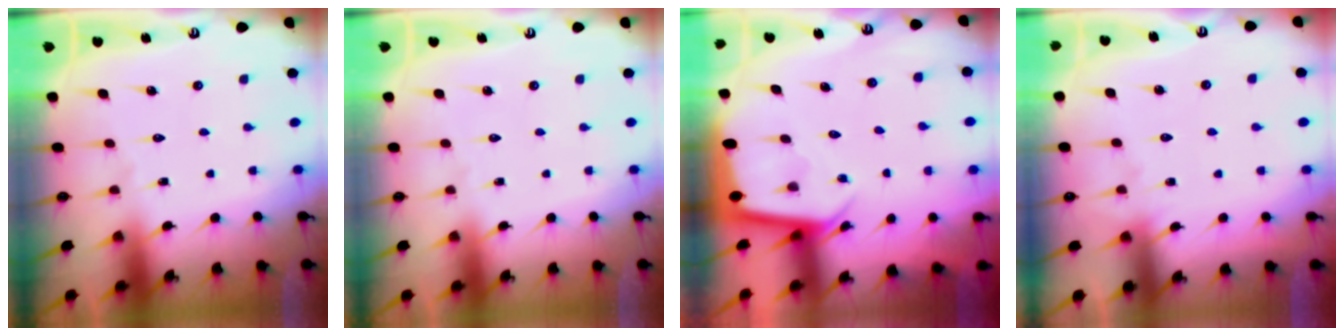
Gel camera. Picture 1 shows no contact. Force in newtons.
{"total": 0.0}
{"total": 2.5, "press": 2.5, "slide": 0.1}
{"total": 4.5, "press": 4.4, "slide": 0.5}